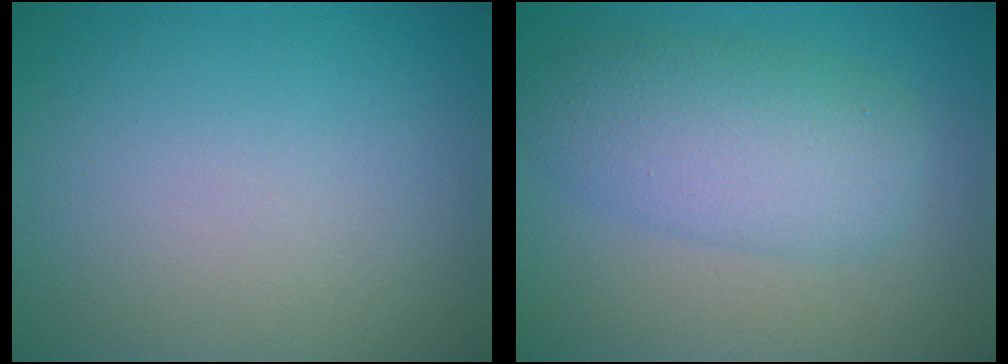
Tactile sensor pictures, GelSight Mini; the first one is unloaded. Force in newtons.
{"total": 5.7, "press": 5.7, "slide": 0.3}